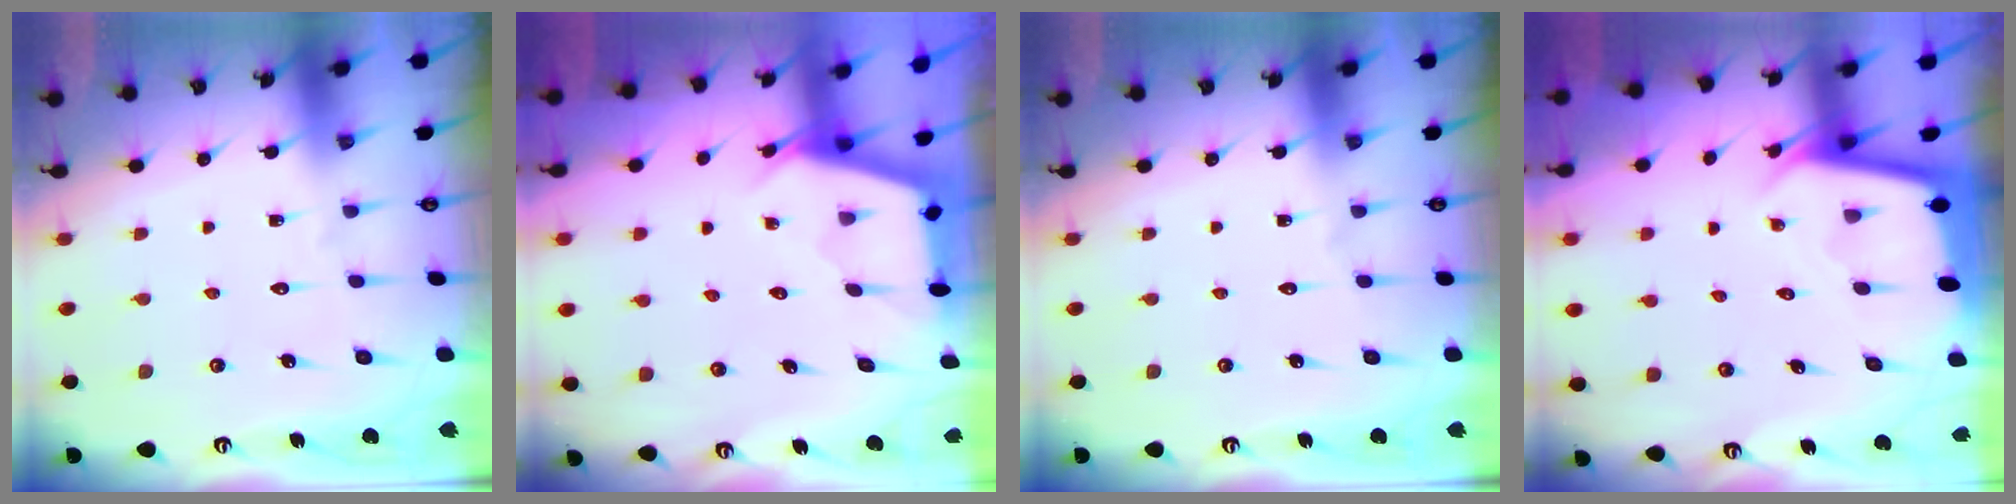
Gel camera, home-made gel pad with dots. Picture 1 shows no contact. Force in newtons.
{"total": 2.5, "press": 2.5, "slide": 0.4}
{"total": 0.0}
{"total": 2.3, "press": 2.3, "slide": 0.1}